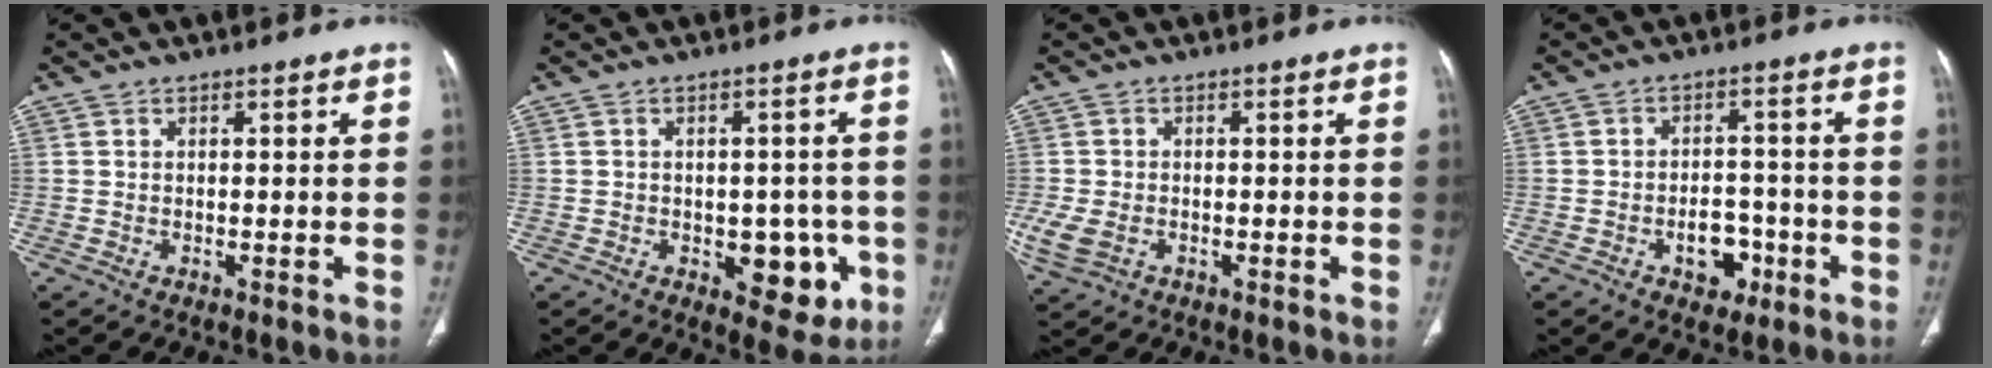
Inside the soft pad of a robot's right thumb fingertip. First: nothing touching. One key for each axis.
{"total": 9.0, "fx": -2.7, "fy": 5.5, "fz": 6.6, "tx": -0.039, "ty": 0.005, "tz": -0.025}
{"total": 5.2, "fx": -1.5, "fy": 3.6, "fz": 3.5, "tx": -0.088, "ty": 0.000, "tz": -0.022}
{"total": 6.2, "fx": -2.7, "fy": 4.3, "fz": 3.7, "tx": -0.028, "ty": 0.026, "tz": -0.035}